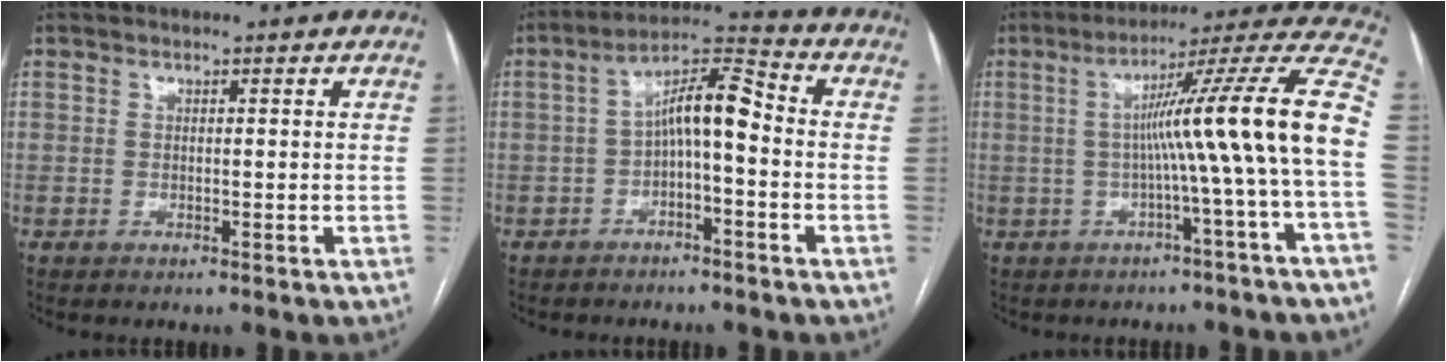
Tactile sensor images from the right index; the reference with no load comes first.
{"total": 8.2, "force": [-0.9, 2.1, 7.9], "torque": [-0.139, 0.036, -0.017]}
{"total": 15.4, "force": [-1.4, -2.5, 15.1], "torque": [-0.201, 0.027, -0.028]}